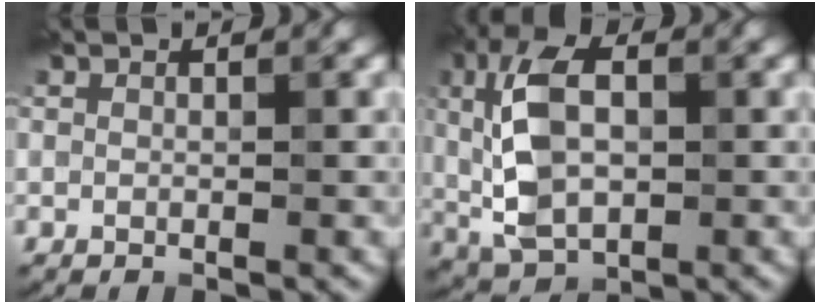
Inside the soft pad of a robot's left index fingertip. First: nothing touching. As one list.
[{"total": 7.9, "force": [0.8, 4.6, 6.3], "torque": [-0.139, 0.010, 0.011]}]